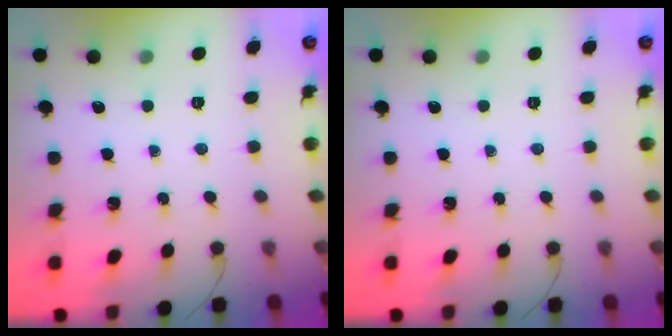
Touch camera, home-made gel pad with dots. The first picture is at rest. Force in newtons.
{"total": 0.0}